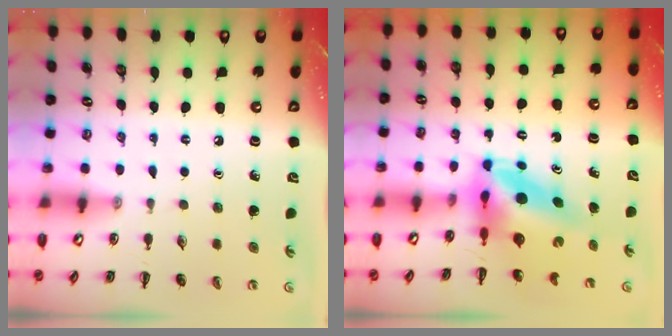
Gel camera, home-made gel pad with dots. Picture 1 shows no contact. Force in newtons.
{"total": 6.9, "press": 6.6, "slide": 2.1}